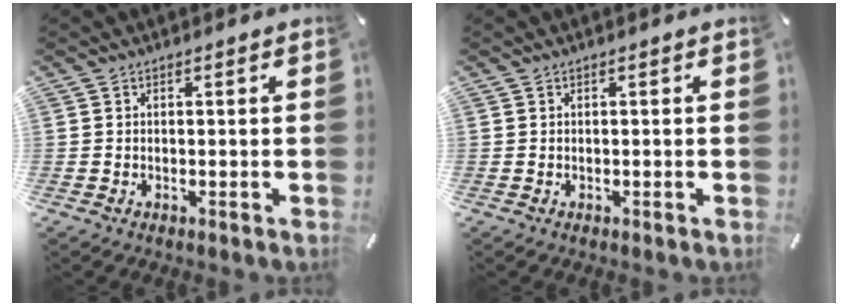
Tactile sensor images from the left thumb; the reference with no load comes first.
{"total": 0.0}